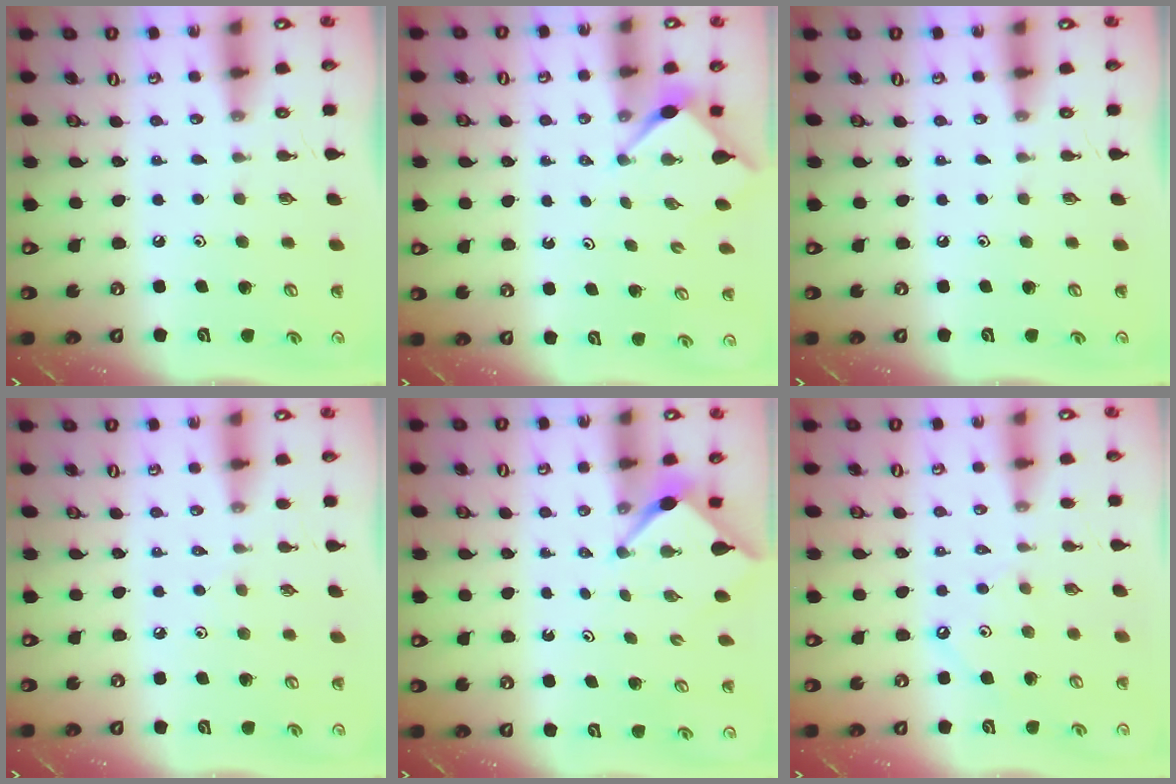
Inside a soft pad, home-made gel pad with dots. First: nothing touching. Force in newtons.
{"total": 2.9, "press": 2.9, "slide": 0.4}
{"total": 0.0}
{"total": 2.5, "press": 2.5, "slide": 0.5}
{"total": 2.5, "press": 2.5, "slide": 0.3}
{"total": 1.9, "press": 1.9, "slide": 0.2}